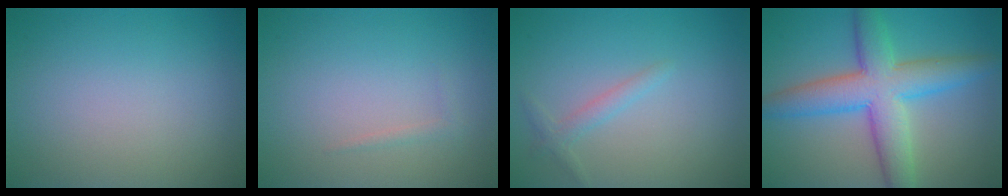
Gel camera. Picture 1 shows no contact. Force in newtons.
{"total": 0.6, "press": 0.6, "slide": 0.0}
{"total": 1.4, "press": 1.4, "slide": 0.1}
{"total": 7.7, "press": 7.7, "slide": 0.1}